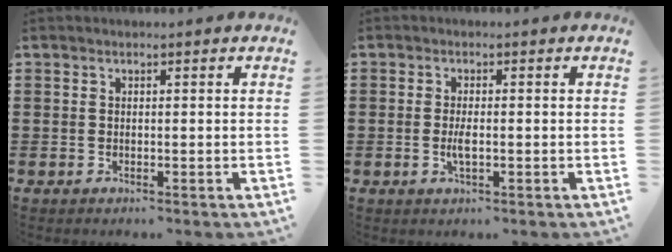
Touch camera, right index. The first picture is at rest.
{"total": 2.5, "force": [-0.3, 0.7, 2.3], "torque": [-0.049, -0.003, -0.008]}